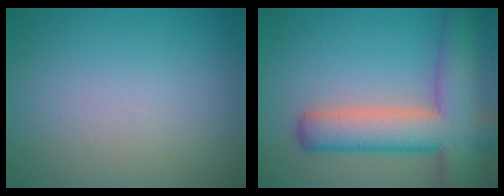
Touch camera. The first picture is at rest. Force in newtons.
{"total": 8.6, "press": 8.6, "slide": 0.5}